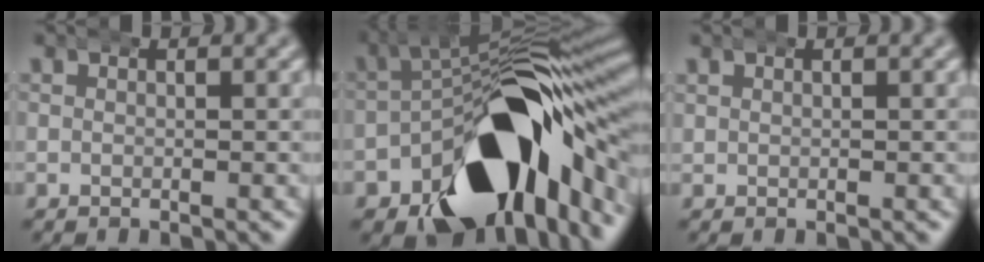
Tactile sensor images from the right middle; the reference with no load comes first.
{"total": 17.9, "force": [-6.6, 8.8, 14.1], "torque": [-0.183, -0.011, -0.087]}
{"total": 0.6, "force": [0.3, 0.4, 0.2], "torque": [-0.013, 0.002, 0.009]}